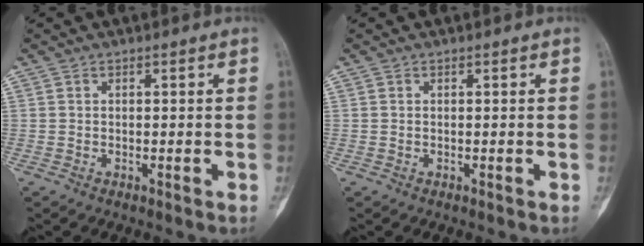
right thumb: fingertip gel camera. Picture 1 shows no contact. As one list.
[{"total": 0.0}]